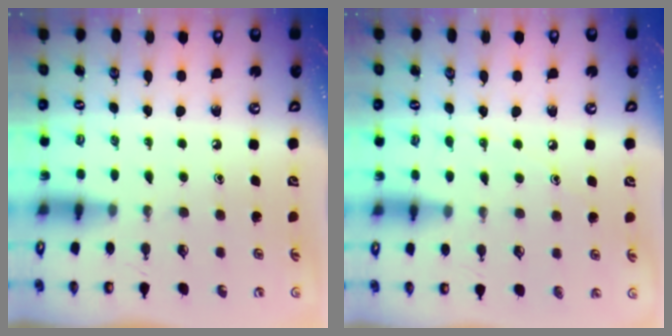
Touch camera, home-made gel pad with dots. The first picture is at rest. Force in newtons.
{"total": 4.6, "press": 4.5, "slide": 0.5}